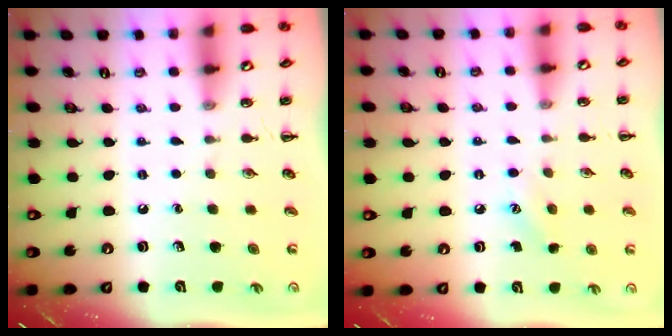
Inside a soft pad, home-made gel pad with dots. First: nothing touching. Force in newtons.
{"total": 6.3, "press": 6.1, "slide": 1.7}